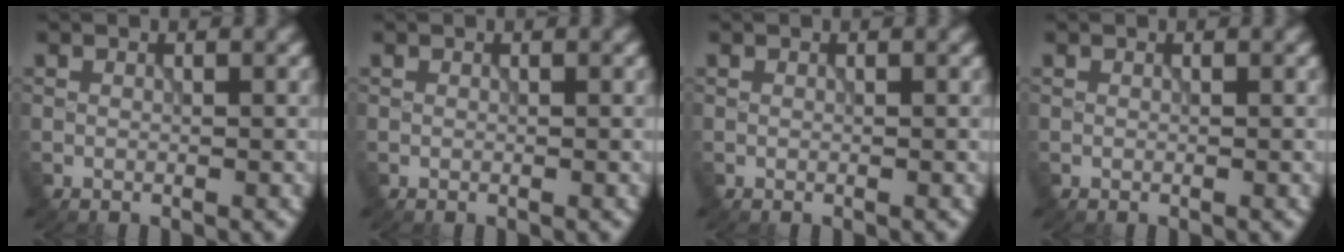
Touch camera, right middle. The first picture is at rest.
{"total": 0.0}
{"total": 0.0}
{"total": 0.0}